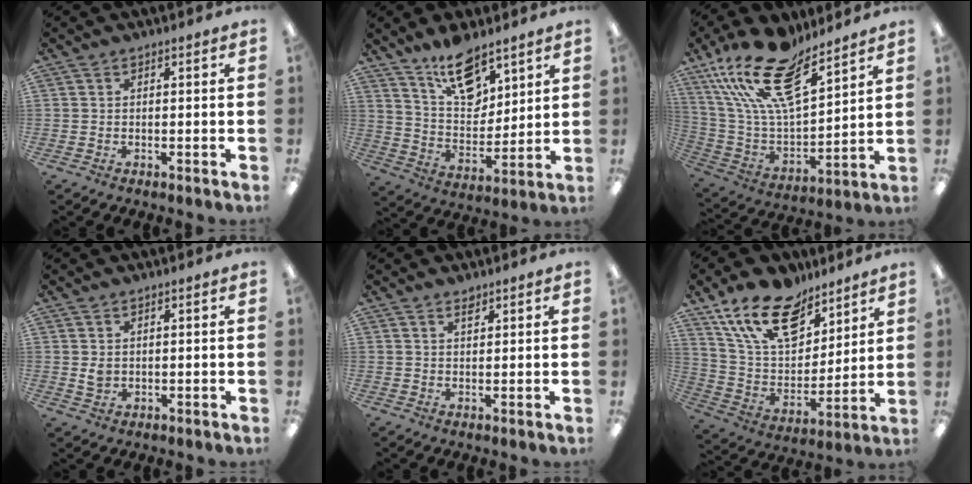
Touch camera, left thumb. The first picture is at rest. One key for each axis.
{"total": 14.3, "fx": 10.2, "fy": 7.0, "fz": 7.2, "tx": -0.115, "ty": -0.060, "tz": 0.185}
{"total": 22.2, "fx": 15.4, "fy": 8.9, "fz": 13.3, "tx": -0.259, "ty": -0.094, "tz": 0.275}
{"total": 2.2, "fx": 0.9, "fy": 1.6, "fz": 1.2, "tx": -0.017, "ty": -0.001, "tz": 0.015}
{"total": 1.9, "fx": 1.6, "fy": 0.6, "fz": 0.8, "tx": -0.010, "ty": -0.005, "tz": 0.029}
{"total": 19.5, "fx": 12.9, "fy": 10.4, "fz": 10.3, "tx": -0.190, "ty": -0.063, "tz": 0.236}